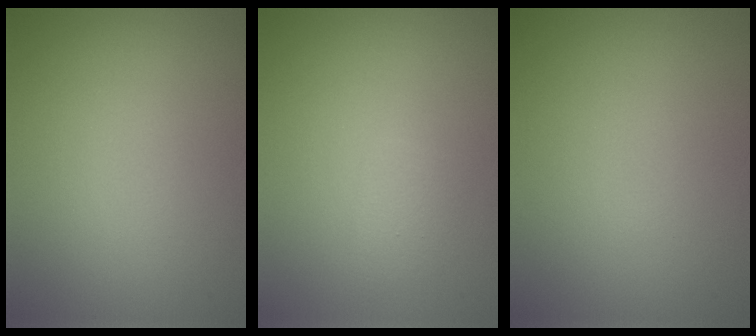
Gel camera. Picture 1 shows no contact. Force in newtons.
{"total": 1.3, "press": 1.3, "slide": 0.1}
{"total": 0.0}